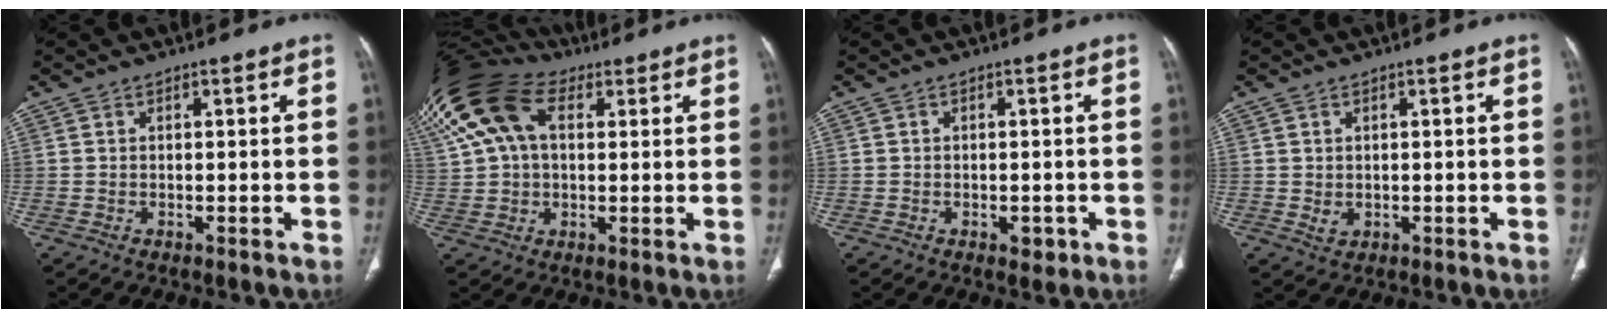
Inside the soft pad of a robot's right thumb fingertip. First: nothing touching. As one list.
[{"total": 19.8, "force": [8.5, 12.0, 13.2], "torque": [-0.311, 0.044, 0.156]}, {"total": 2.1, "force": [-0.9, 1.3, 1.4], "torque": [-0.010, 0.001, -0.007]}, {"total": 1.9, "force": [0.0, 1.5, 1.2], "torque": [-0.020, -0.003, 0.008]}]